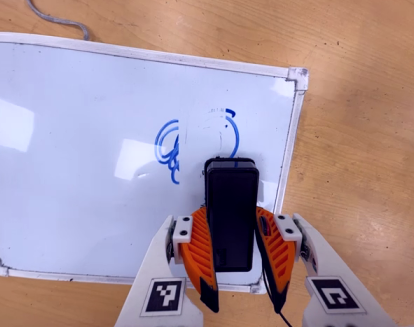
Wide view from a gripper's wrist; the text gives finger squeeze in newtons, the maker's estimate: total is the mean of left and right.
{"total": 6.9, "left": 5.1, "right": 8.6}